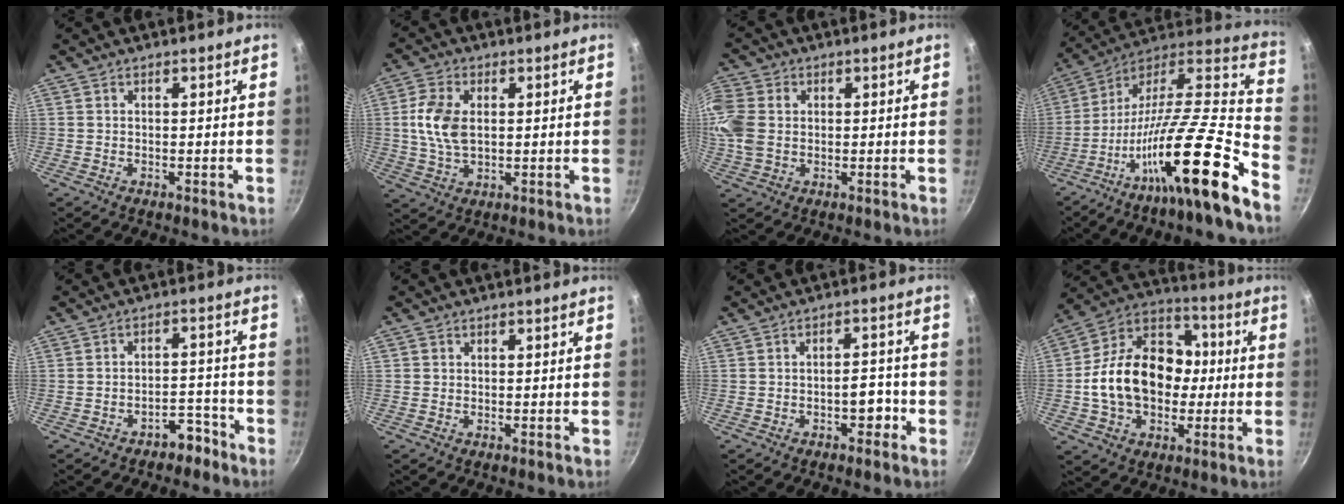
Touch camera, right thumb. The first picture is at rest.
{"total": 8.7, "force": [1.1, 5.4, 6.8], "torque": [-0.130, 0.002, 0.020]}
{"total": 8.3, "force": [0.7, 6.5, 5.1], "torque": [-0.100, -0.003, 0.006]}
{"total": 27.7, "force": [-14.2, 4.6, 23.4], "torque": [-0.319, 0.066, -0.259]}
{"total": 5.0, "force": [-3.6, 2.7, 2.1], "torque": [-0.004, 0.050, -0.039]}
{"total": 0.8, "force": [0.1, 0.8, 0.1], "torque": [0.001, 0.001, 0.000]}
{"total": 4.1, "force": [-1.9, 2.3, 2.7], "torque": [-0.013, 0.026, -0.026]}
{"total": 20.6, "force": [-1.0, 15.5, 13.6], "torque": [-0.193, 0.047, -0.027]}